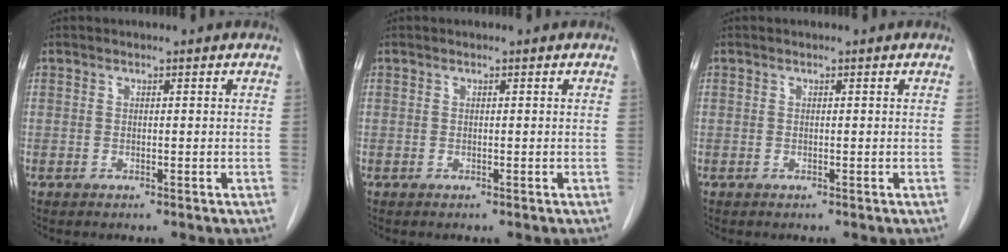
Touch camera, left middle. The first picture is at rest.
{"total": 0.0}
{"total": 0.0}